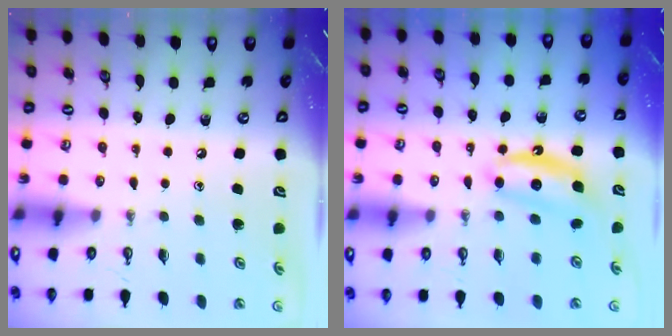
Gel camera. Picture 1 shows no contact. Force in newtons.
{"total": 6.5, "press": 6.4, "slide": 0.5}